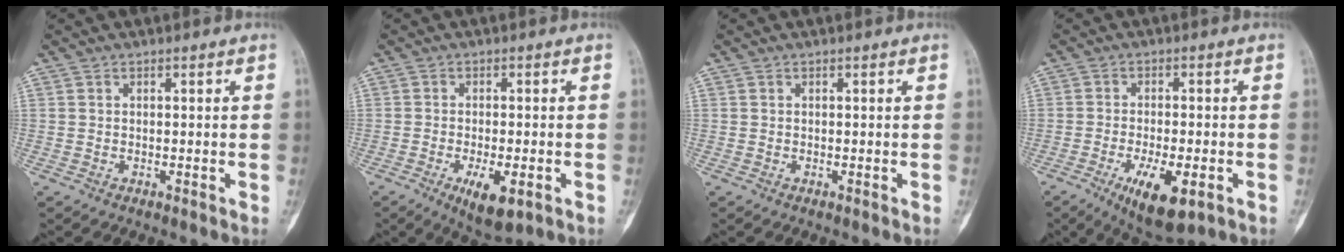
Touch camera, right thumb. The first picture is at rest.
{"total": 7.1, "force": [-2.9, 2.6, 5.9], "torque": [-0.093, -0.008, -0.038]}
{"total": 0.0}
{"total": 10.0, "force": [-4.2, 3.6, 8.3], "torque": [-0.134, -0.004, -0.059]}